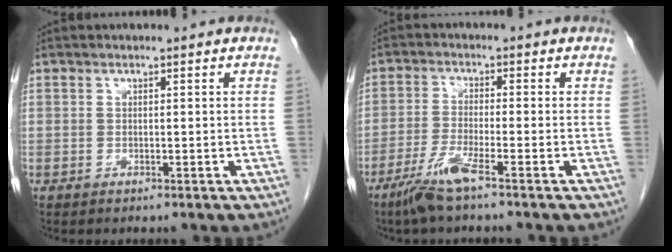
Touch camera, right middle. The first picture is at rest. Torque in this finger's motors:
{"motor_torque": [0.53, -0.45, 0.08, 0.05]}